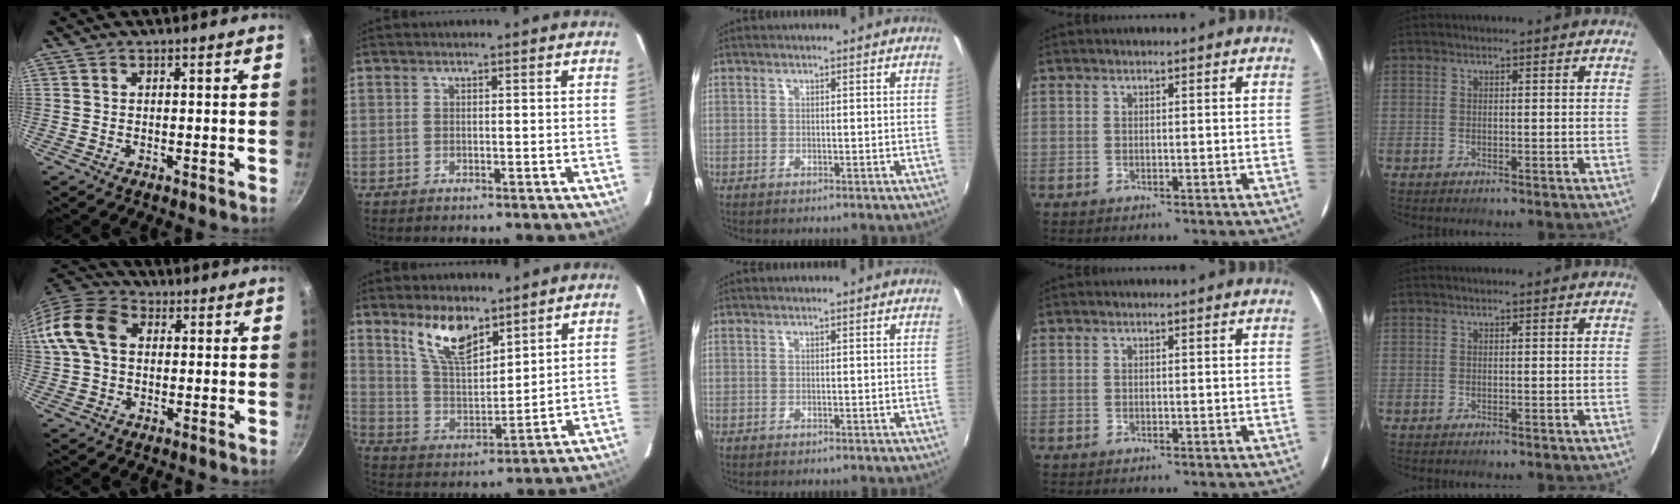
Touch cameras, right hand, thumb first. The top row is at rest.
{"thumb": {"total": 13.0, "force": [2.2, 9.4, 8.7], "torque": [-0.154, 0.027, 0.024]}, "index": {"total": 11.0, "force": [7.5, 4.2, 6.8], "torque": [-0.123, 0.002, 0.150]}}